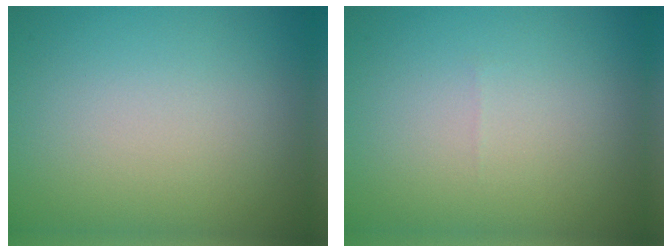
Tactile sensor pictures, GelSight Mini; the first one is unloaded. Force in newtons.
{"total": 0.0}